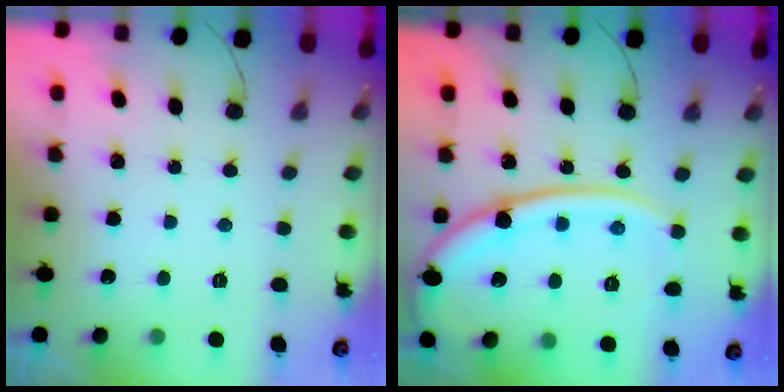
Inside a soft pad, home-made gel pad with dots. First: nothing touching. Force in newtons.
{"total": 16.6, "press": 16.5, "slide": 1.8}